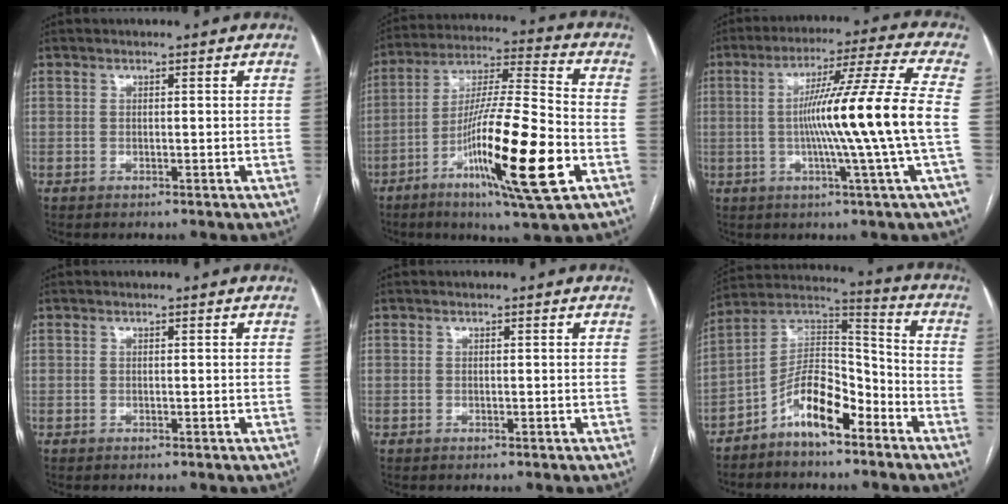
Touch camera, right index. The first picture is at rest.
{"total": 18.7, "force": [-6.8, 0.7, 17.5], "torque": [-0.315, -0.019, -0.117]}
{"total": 14.9, "force": [-1.5, -3.0, 14.5], "torque": [-0.239, -0.007, -0.029]}
{"total": 0.0}
{"total": 0.0}
{"total": 10.7, "force": [-6.6, 3.7, 7.6], "torque": [-0.142, 0.031, -0.121]}